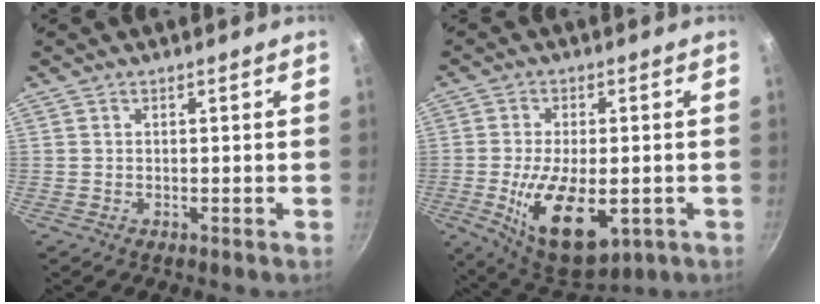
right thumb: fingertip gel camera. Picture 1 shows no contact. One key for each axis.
{"total": 14.7, "fx": -3.6, "fy": 7.3, "fz": 12.3, "tx": -0.203, "ty": -0.010, "tz": -0.038}